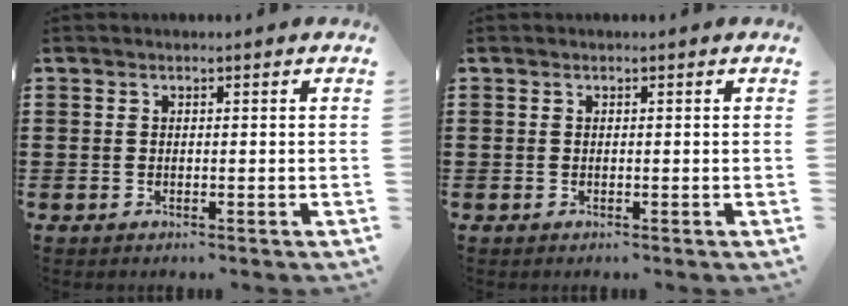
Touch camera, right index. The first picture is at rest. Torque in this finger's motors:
{"motor_torque": [-0.80, 1.34, 0.00, 0.00]}